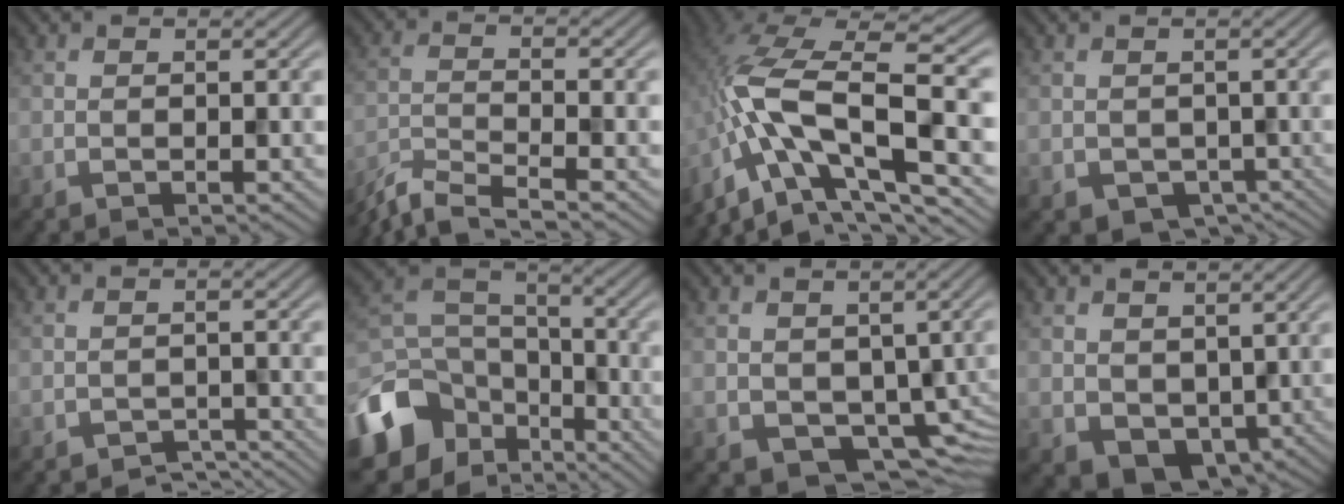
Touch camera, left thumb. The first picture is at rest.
{"total": 6.1, "force": [-5.3, 1.1, 2.9], "torque": [-0.054, -0.016, -0.106]}
{"total": 15.0, "force": [-4.1, 6.4, 12.9], "torque": [-0.272, 0.003, -0.076]}
{"total": 2.2, "force": [-0.8, 2.0, 0.6], "torque": [-0.013, -0.021, -0.003]}
{"total": 2.6, "force": [-2.6, 0.2, -0.2], "torque": [0.015, 0.000, -0.041]}
{"total": 13.0, "force": [-7.8, 9.0, 5.2], "torque": [-0.158, -0.036, -0.143]}
{"total": 5.9, "force": [-1.2, 4.3, 3.8], "torque": [-0.066, -0.038, -0.001]}
{"total": 3.7, "force": [0.9, 3.0, 1.9], "torque": [-0.039, -0.018, 0.026]}